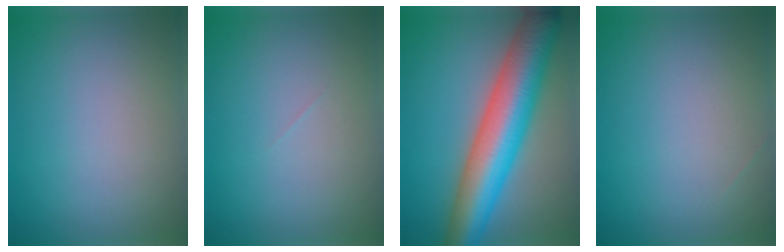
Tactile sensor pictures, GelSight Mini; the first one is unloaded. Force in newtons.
{"total": 0.0}
{"total": 10.5, "press": 10.5, "slide": 0.3}
{"total": 0.0}